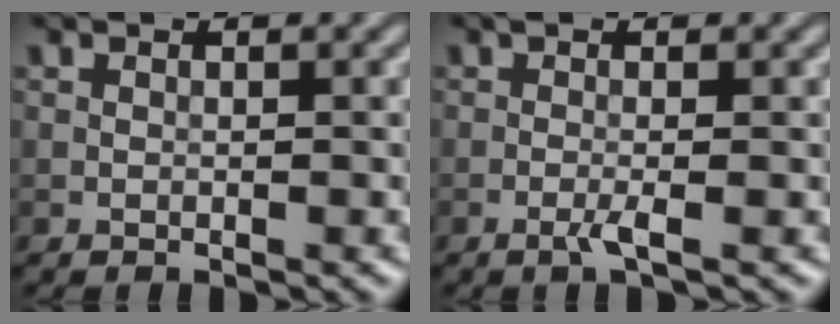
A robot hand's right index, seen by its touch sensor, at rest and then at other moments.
{"total": 1.5, "force": [-0.5, 0.1, 1.4], "torque": [-0.032, -0.003, -0.013]}